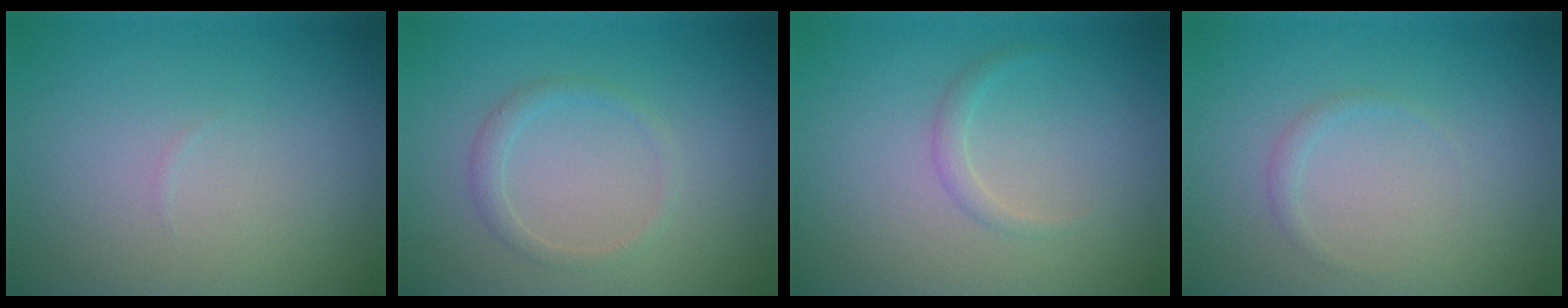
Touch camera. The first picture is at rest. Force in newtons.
{"total": 1.3, "press": 1.3, "slide": 0.2}
{"total": 1.0, "press": 1.0, "slide": 0.0}
{"total": 0.7, "press": 0.7, "slide": 0.0}